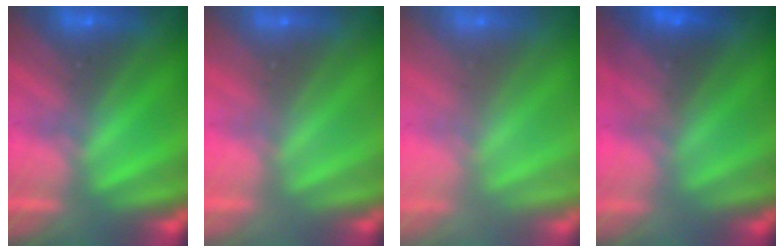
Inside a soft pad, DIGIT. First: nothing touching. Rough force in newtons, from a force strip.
{"total": 3.0}
{"total": 8.7}
{"total": 2.8}